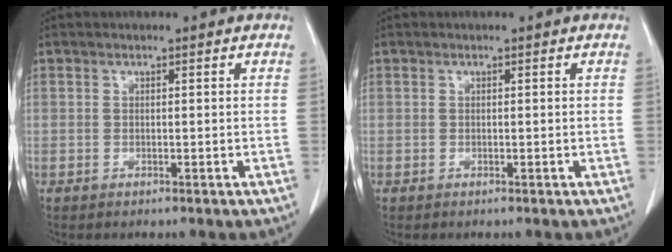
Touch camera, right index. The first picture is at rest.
{"total": 0.0}